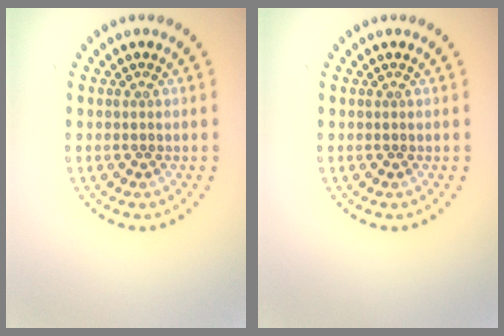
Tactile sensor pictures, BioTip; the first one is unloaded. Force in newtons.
{"total": 0.0}